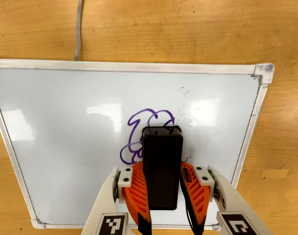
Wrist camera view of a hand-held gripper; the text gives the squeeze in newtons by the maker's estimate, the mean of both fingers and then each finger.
{"total": 10.0, "left": 10.0, "right": 10.1}